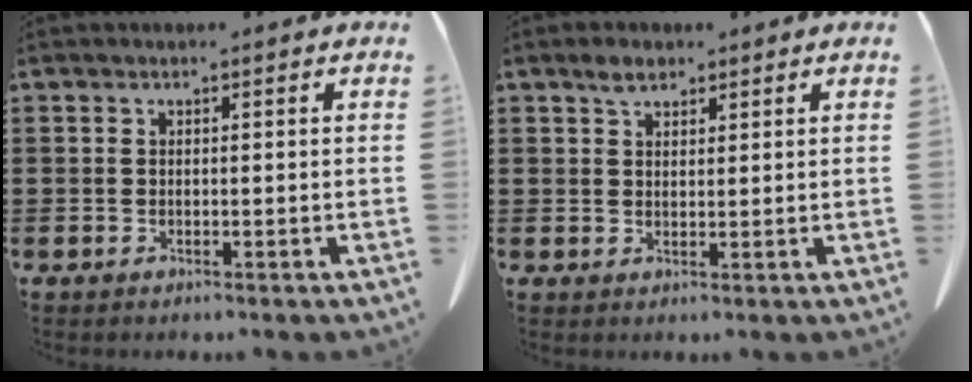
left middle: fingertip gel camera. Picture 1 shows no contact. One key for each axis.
{"total": 2.3, "fx": 1.6, "fy": 1.2, "fz": 1.1, "tx": -0.017, "ty": 0.000, "tz": 0.028}